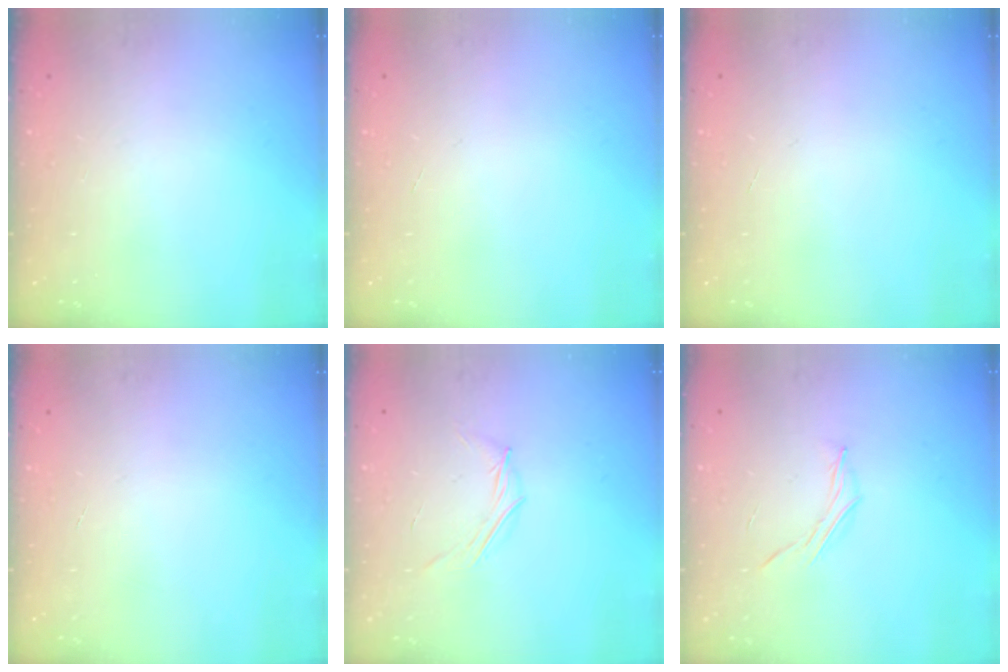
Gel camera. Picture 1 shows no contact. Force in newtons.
{"total": 0.0}
{"total": 0.0}
{"total": 0.0}
{"total": 3.7, "press": 3.5, "slide": 1.1}
{"total": 3.6, "press": 3.5, "slide": 1.0}